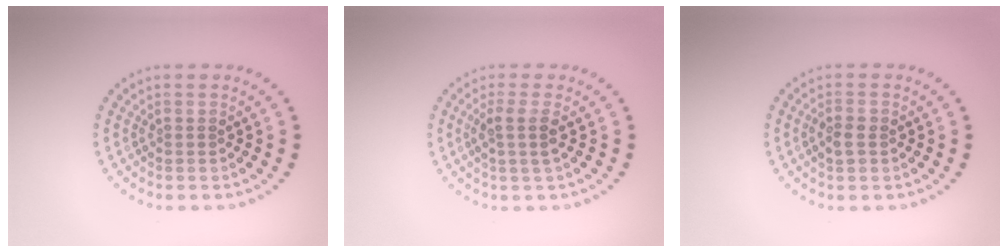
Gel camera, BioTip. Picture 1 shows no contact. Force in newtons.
{"total": 1.9, "press": 1.5, "slide": 1.1}
{"total": 1.6, "press": 1.5, "slide": 0.3}